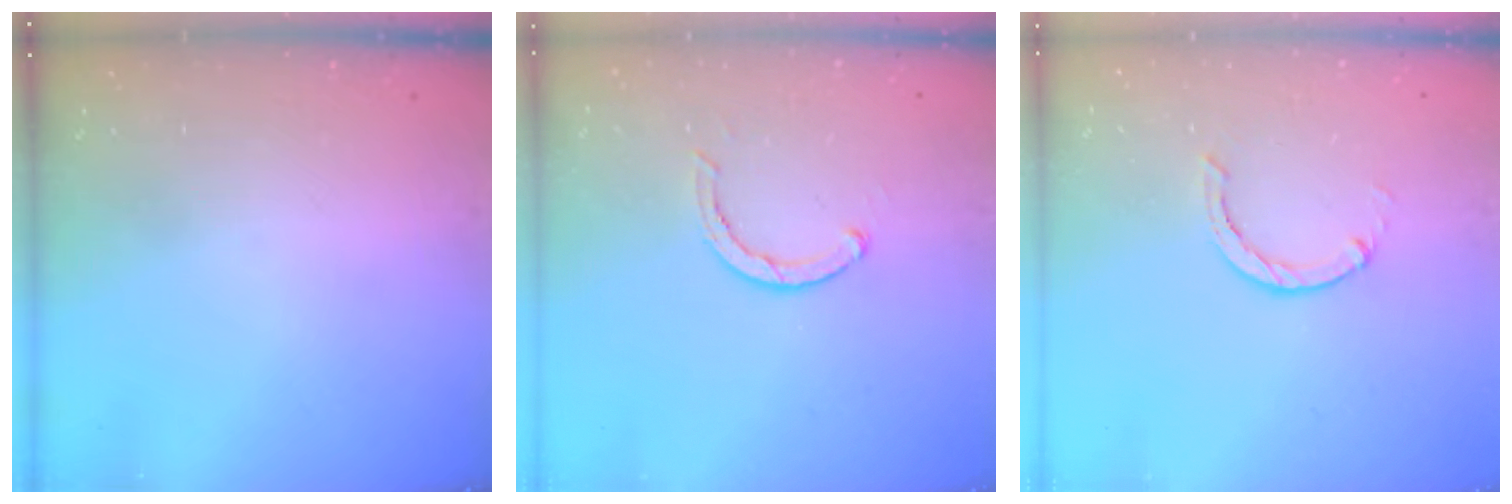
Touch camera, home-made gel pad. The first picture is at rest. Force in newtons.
{"total": 3.7, "press": 3.7, "slide": 0.7}
{"total": 0.0}